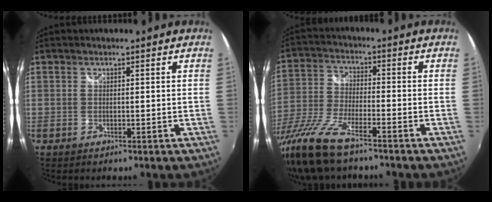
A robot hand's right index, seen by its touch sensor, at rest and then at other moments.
{"total": 13.3, "force": [-9.8, 3.0, 8.5], "torque": [-0.188, -0.034, -0.196]}